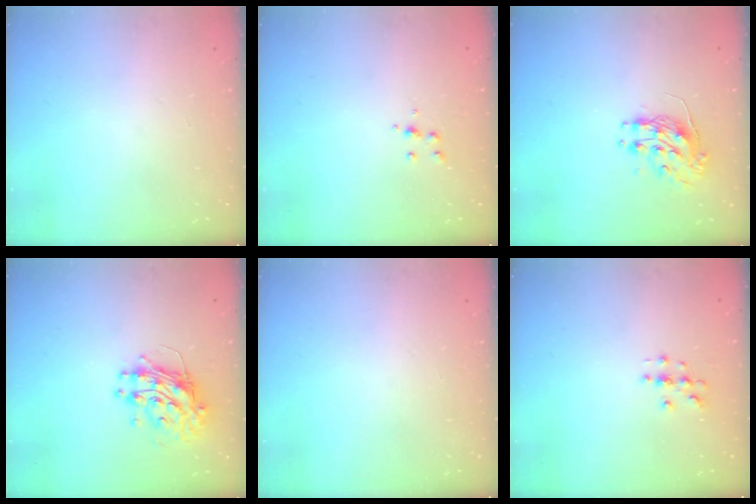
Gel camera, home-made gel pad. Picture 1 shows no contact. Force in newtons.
{"total": 4.1, "press": 4.1, "slide": 0.6}
{"total": 9.3, "press": 9.3, "slide": 0.8}
{"total": 11.4, "press": 11.3, "slide": 1.1}
{"total": 0.0}
{"total": 2.9, "press": 2.9, "slide": 0.3}